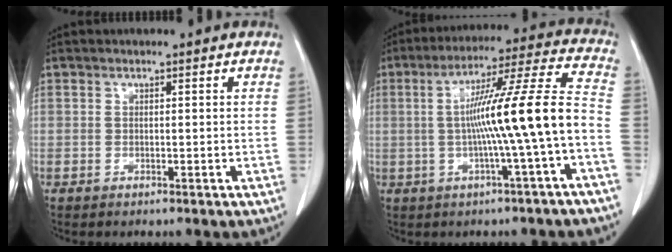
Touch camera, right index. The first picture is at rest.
{"total": 14.0, "force": [-2.0, -1.2, 13.8], "torque": [-0.224, 0.021, -0.034]}